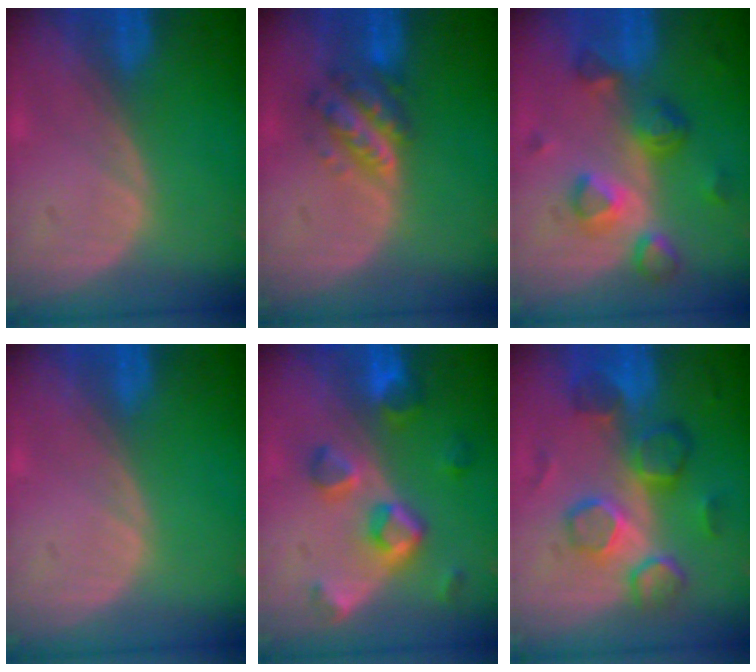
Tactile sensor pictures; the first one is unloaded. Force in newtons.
{"total": 5.8, "press": 5.3, "slide": 2.4}
{"total": 7.9, "press": 7.0, "slide": 3.6}
{"total": 0.0}
{"total": 7.8, "press": 7.1, "slide": 3.1}
{"total": 9.4, "press": 8.8, "slide": 3.4}